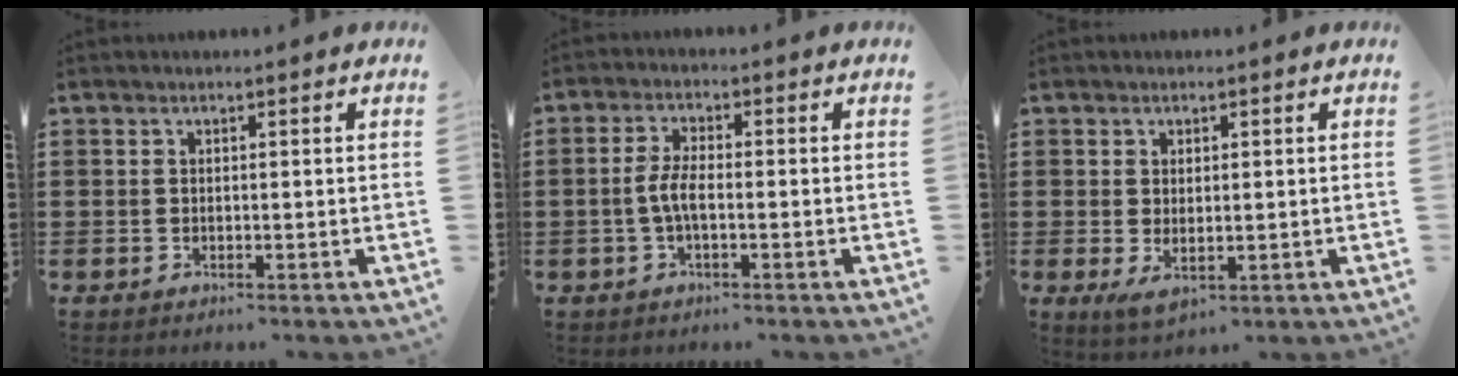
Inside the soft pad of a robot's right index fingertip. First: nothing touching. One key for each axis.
{"total": 3.9, "fx": -0.9, "fy": 1.2, "fz": 3.6, "tx": -0.095, "ty": -0.006, "tz": -0.027}
{"total": 2.3, "fx": 0.1, "fy": 1.4, "fz": 1.8, "tx": -0.044, "ty": -0.002, "tz": 0.000}